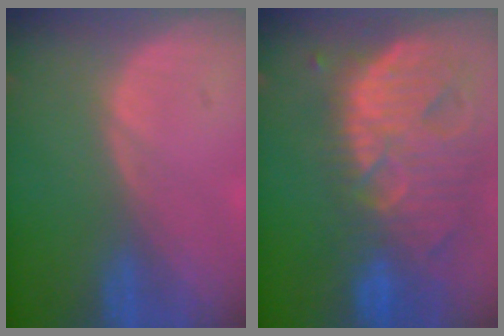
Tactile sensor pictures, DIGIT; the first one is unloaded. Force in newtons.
{"total": 13.7, "press": 11.6, "slide": 7.3}